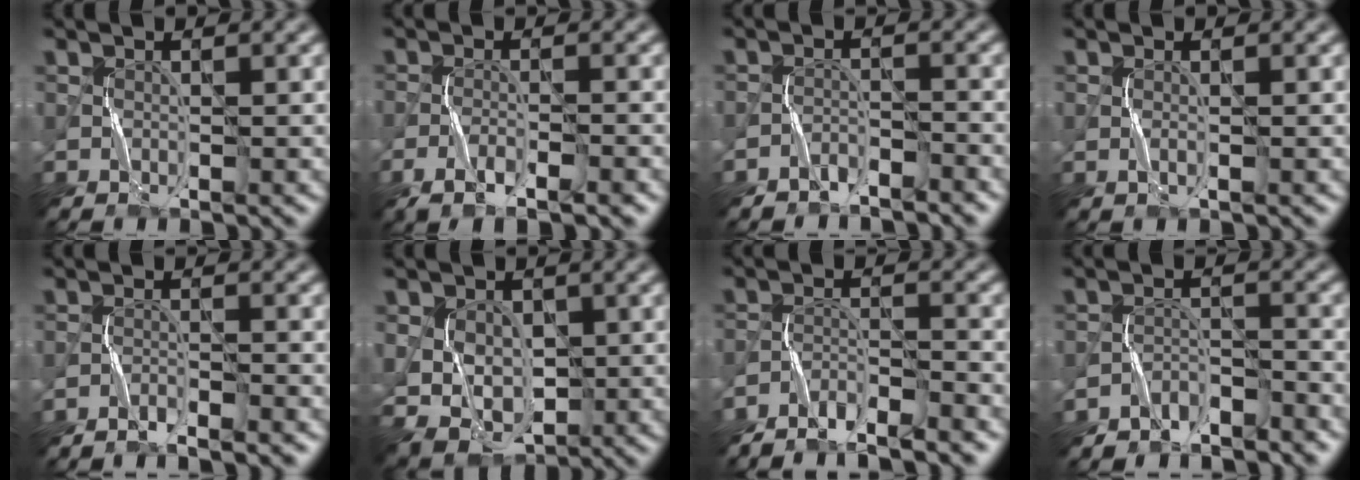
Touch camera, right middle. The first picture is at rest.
{"total": 4.0, "force": [-2.6, 0.9, 2.8], "torque": [-0.052, -0.002, -0.046]}
{"total": 2.0, "force": [-2.0, 0.3, 0.2], "torque": [-0.004, 0.006, -0.039]}
{"total": 0.6, "force": [-0.1, -0.1, 0.6], "torque": [-0.014, 0.002, -0.002]}
{"total": 2.6, "force": [-2.6, -0.4, 0.5], "torque": [-0.019, 0.002, -0.043]}
{"total": 5.7, "force": [0.0, 4.7, 3.2], "torque": [-0.058, 0.000, -0.008]}
{"total": 5.1, "force": [-4.9, 0.2, 1.1], "torque": [-0.024, -0.007, -0.086]}
{"total": 3.6, "force": [-3.5, 0.7, 0.3], "torque": [-0.004, 0.003, -0.066]}